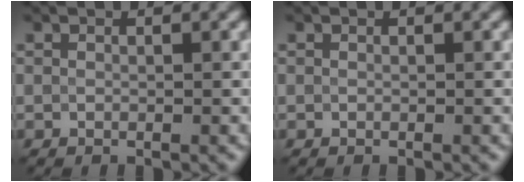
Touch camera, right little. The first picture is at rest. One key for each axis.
{"total": 0.0}